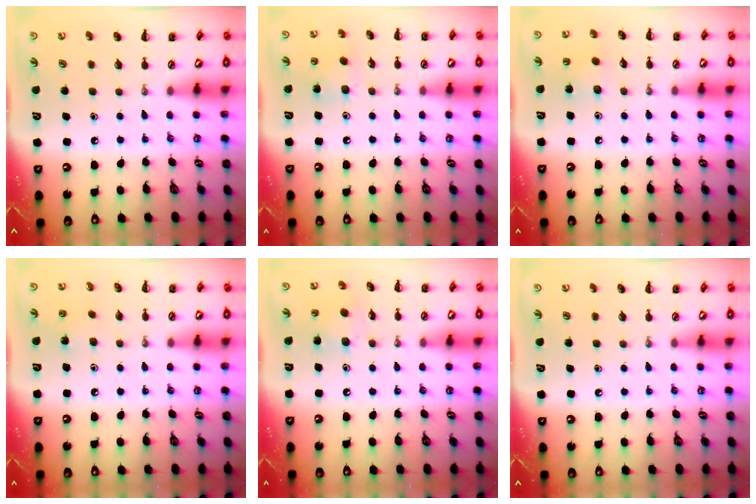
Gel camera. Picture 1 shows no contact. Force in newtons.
{"total": 5.6, "press": 5.5, "slide": 1.0}
{"total": 4.1, "press": 4.0, "slide": 1.0}
{"total": 1.5, "press": 1.4, "slide": 0.5}
{"total": 5.2, "press": 5.1, "slide": 0.8}
{"total": 0.0}